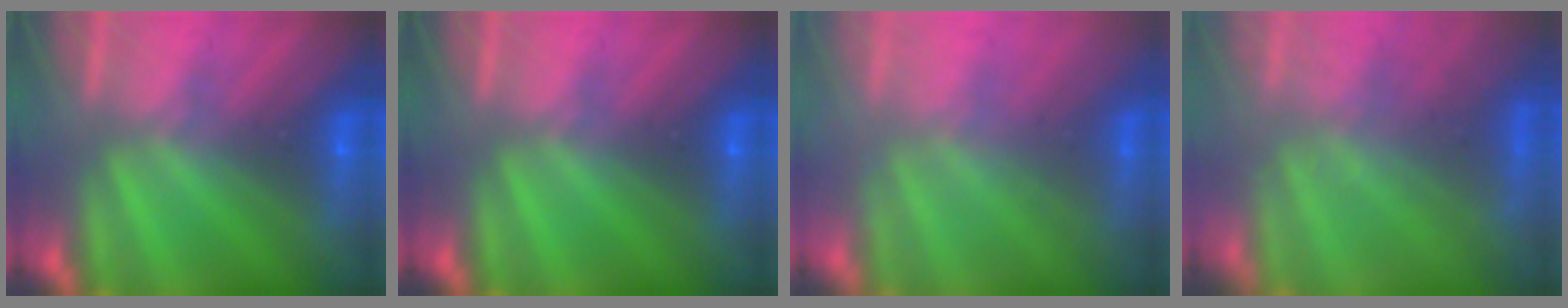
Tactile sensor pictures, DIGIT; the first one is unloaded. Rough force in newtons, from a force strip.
{"total": 0.0}
{"total": 2.2}
{"total": 9.3}